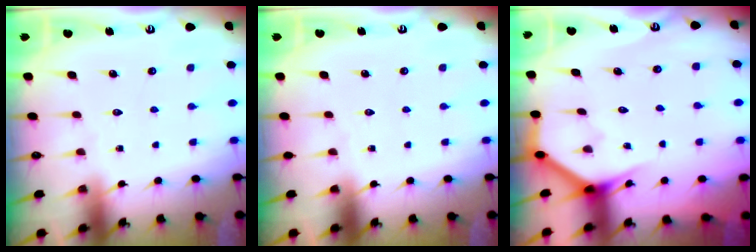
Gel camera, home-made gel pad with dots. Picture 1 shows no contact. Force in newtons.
{"total": 0.0}
{"total": 3.8, "press": 3.8, "slide": 0.3}